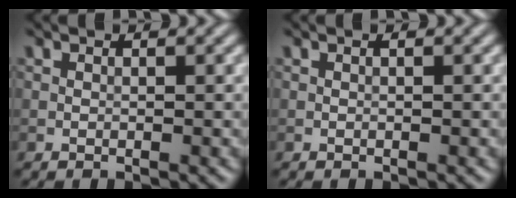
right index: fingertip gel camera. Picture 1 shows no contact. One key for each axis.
{"total": 0.0}